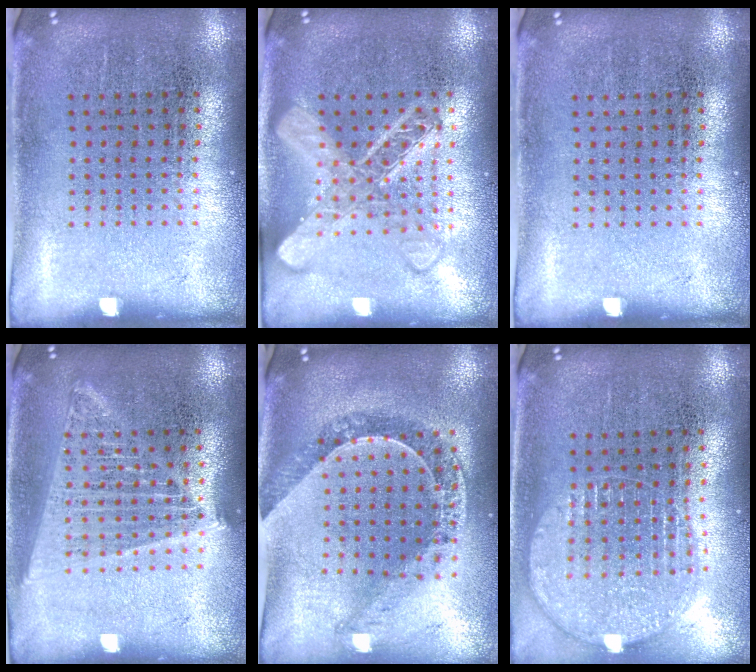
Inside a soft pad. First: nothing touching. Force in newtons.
{"total": 2.9, "press": 2.8, "slide": 0.5}
{"total": 0.0}
{"total": 1.7, "press": 1.5, "slide": 0.8}
{"total": 1.0, "press": 1.0, "slide": 0.1}
{"total": 1.5, "press": 1.4, "slide": 0.6}